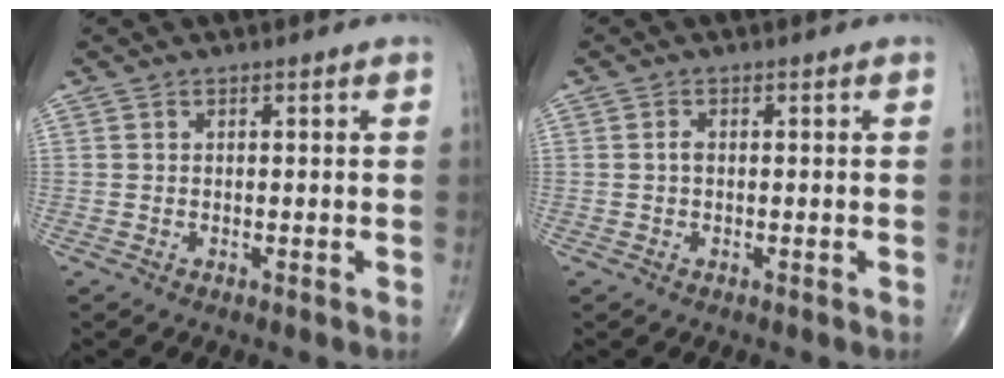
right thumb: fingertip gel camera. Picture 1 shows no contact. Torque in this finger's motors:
{"motor_torque": [-0.10, -0.10, 0.13, -0.01, 0.02]}